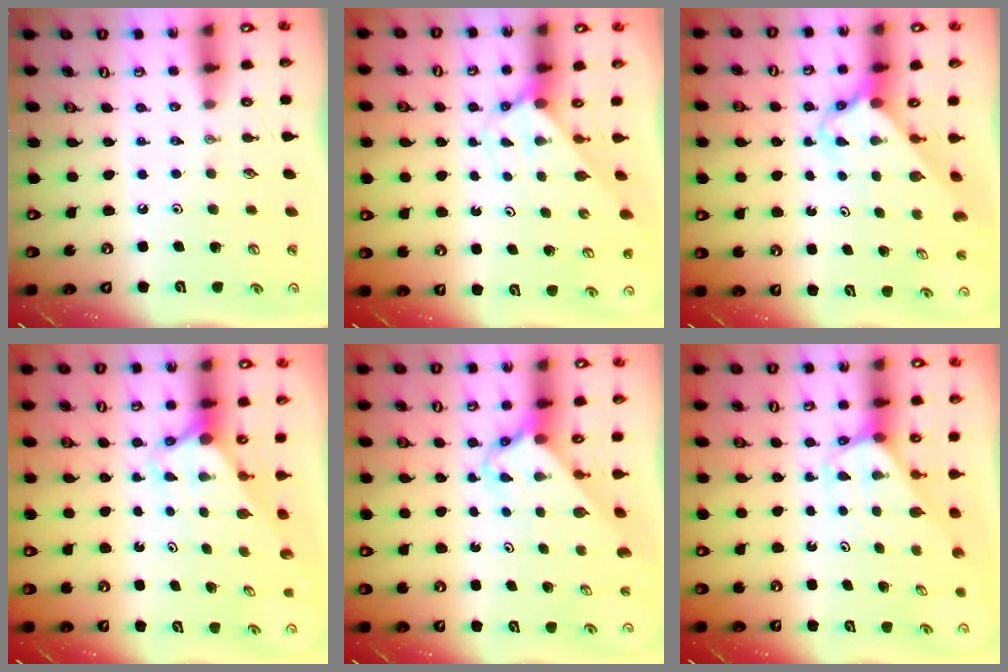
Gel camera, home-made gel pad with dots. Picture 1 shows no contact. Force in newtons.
{"total": 2.7, "press": 2.7, "slide": 0.2}
{"total": 2.8, "press": 2.8, "slide": 0.2}
{"total": 2.8, "press": 2.8, "slide": 0.0}
{"total": 2.7, "press": 2.7, "slide": 0.2}
{"total": 2.4, "press": 2.4, "slide": 0.2}